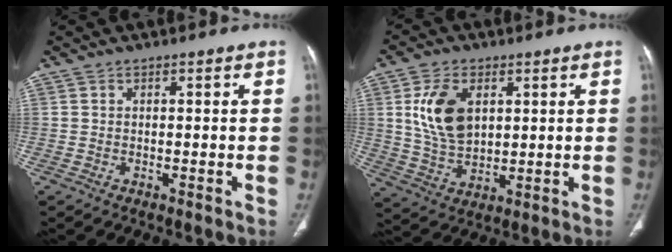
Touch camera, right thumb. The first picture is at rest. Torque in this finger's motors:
{"motor_torque": [0.06, 0.07, 1.14, 0.45, 0.10]}